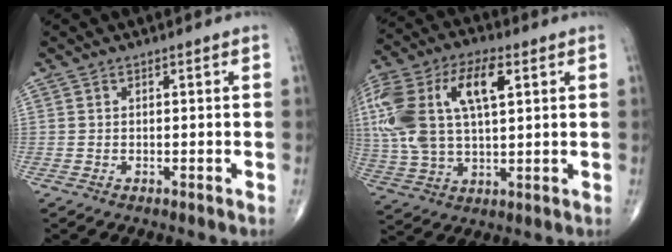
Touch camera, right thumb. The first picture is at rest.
{"total": 22.0, "force": [6.0, 11.0, 18.1], "torque": [-0.403, 0.022, 0.107]}